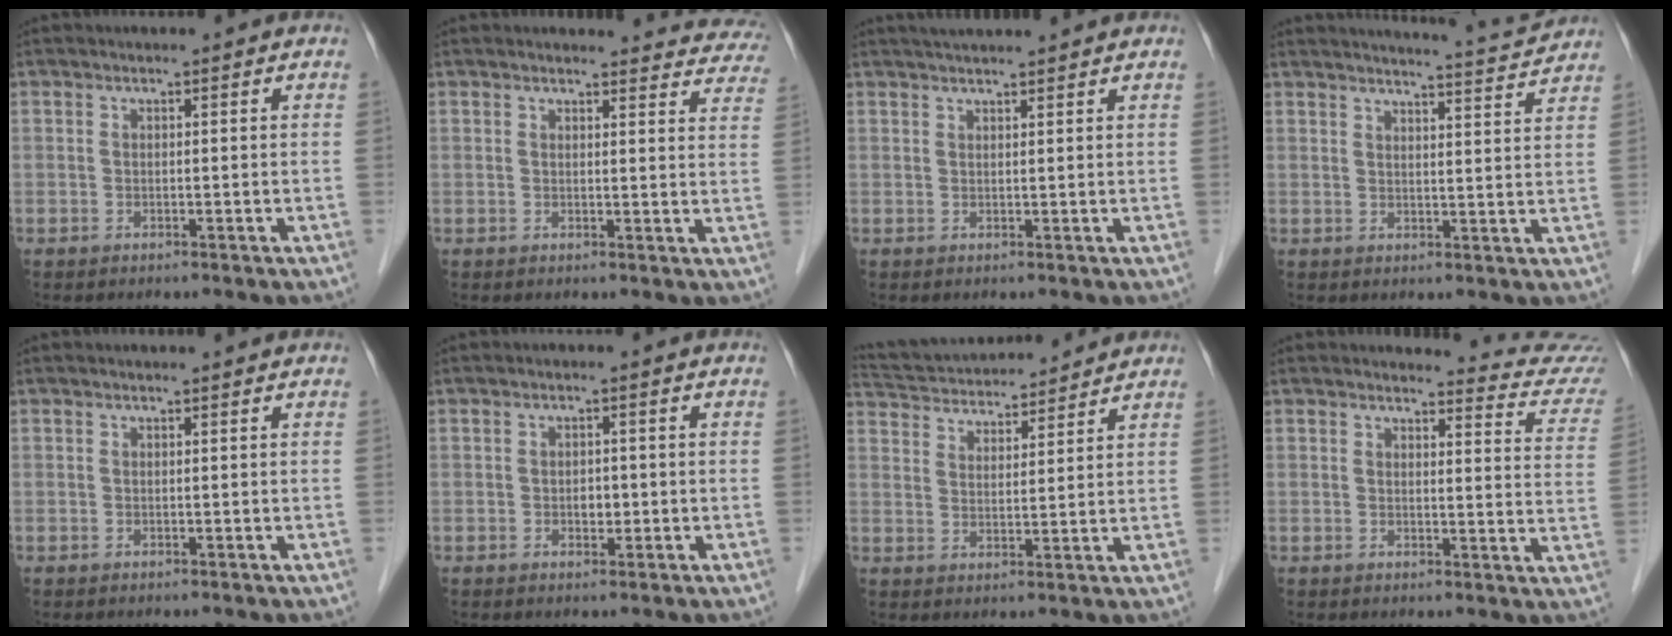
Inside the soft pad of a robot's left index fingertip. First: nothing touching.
{"total": 14.4, "force": [13.9, 3.2, 2.1], "torque": [0.016, -0.045, 0.121]}
{"total": 6.0, "force": [5.5, 0.0, 2.5], "torque": [-0.036, 0.035, 0.078]}
{"total": 9.6, "force": [9.4, -0.6, 1.8], "torque": [-0.036, -0.008, 0.115]}
{"total": 1.0, "force": [1.0, -0.1, 0.3], "torque": [-0.009, 0.005, 0.015]}
{"total": 1.7, "force": [-0.3, 1.2, 1.2], "torque": [-0.019, 0.002, -0.001]}
{"total": 14.7, "force": [13.8, 2.5, 4.3], "torque": [-0.082, 0.039, 0.224]}
{"total": 10.5, "force": [10.5, -0.1, 0.4], "torque": [0.012, -0.081, 0.091]}